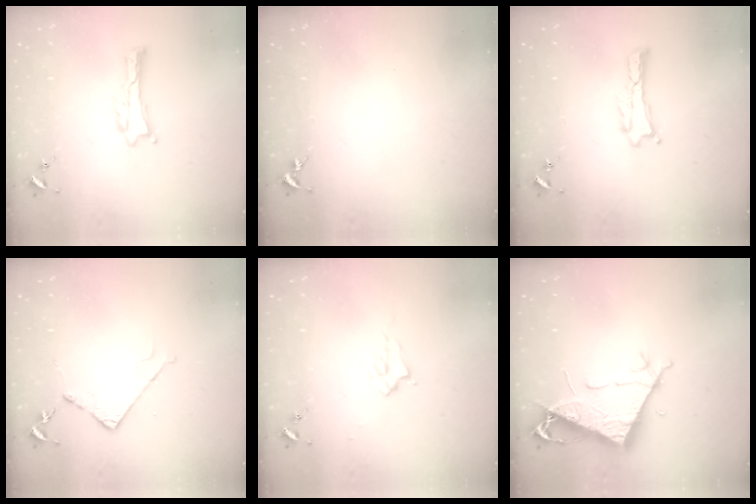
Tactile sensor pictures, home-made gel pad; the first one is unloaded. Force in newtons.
{"total": 0.0}
{"total": 0.0}
{"total": 4.2, "press": 4.2, "slide": 0.5}
{"total": 1.7, "press": 1.6, "slide": 0.2}
{"total": 7.7, "press": 7.6, "slide": 1.2}